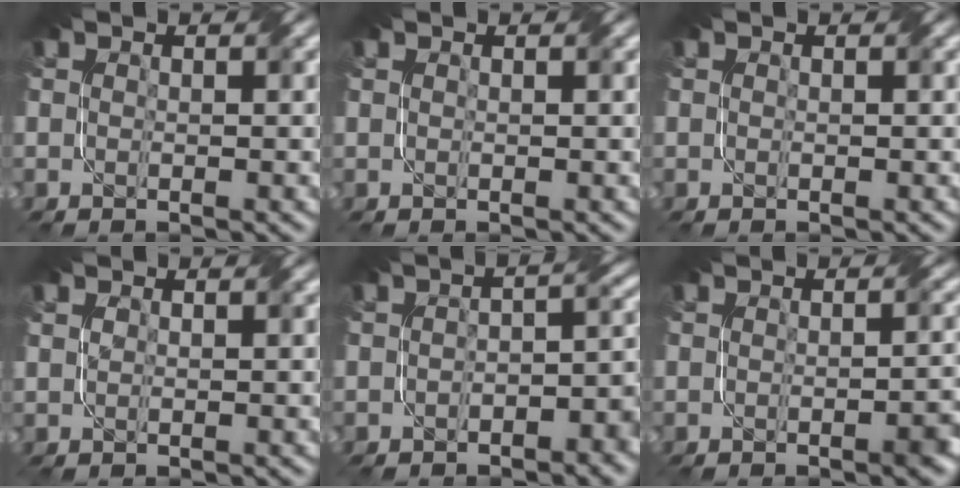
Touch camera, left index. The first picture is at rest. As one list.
[{"total": 0.0}, {"total": 0.0}, {"total": 0.7, "force": [0.6, 0.3, 0.2], "torque": [-0.007, -0.003, 0.012]}, {"total": 5.0, "force": [-1.6, 2.7, 3.9], "torque": [-0.035, 0.004, -0.026]}, {"total": 2.2, "force": [-0.9, 0.5, 1.9], "torque": [-0.020, 0.001, -0.012]}]